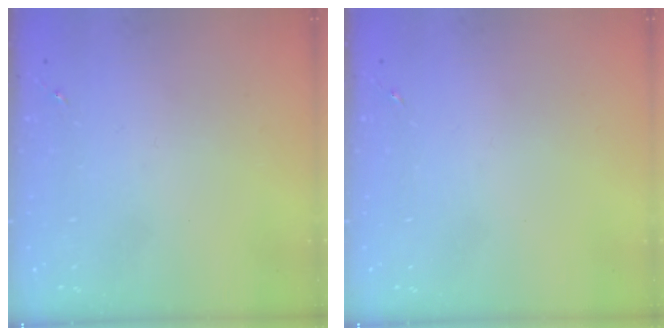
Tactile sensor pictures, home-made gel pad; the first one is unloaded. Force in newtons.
{"total": 0.0}